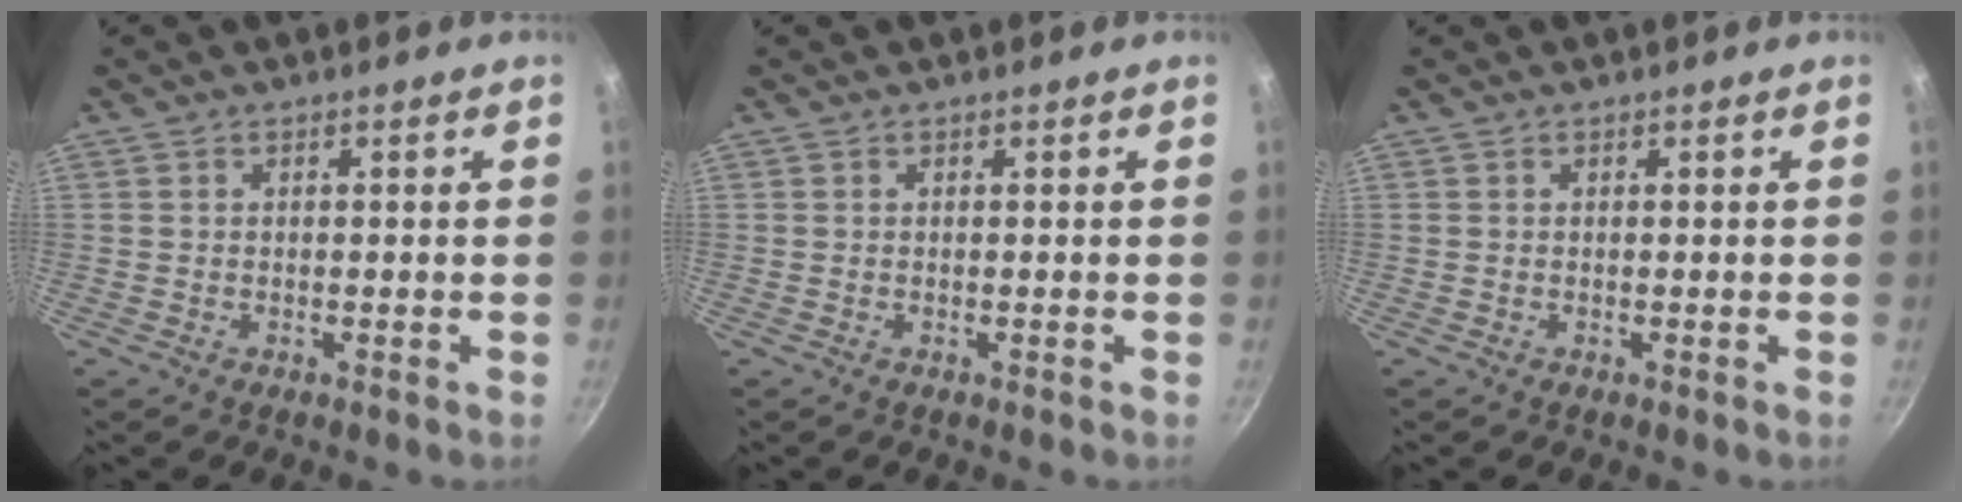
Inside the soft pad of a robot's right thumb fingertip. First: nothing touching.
{"total": 0.0}
{"total": 0.0}